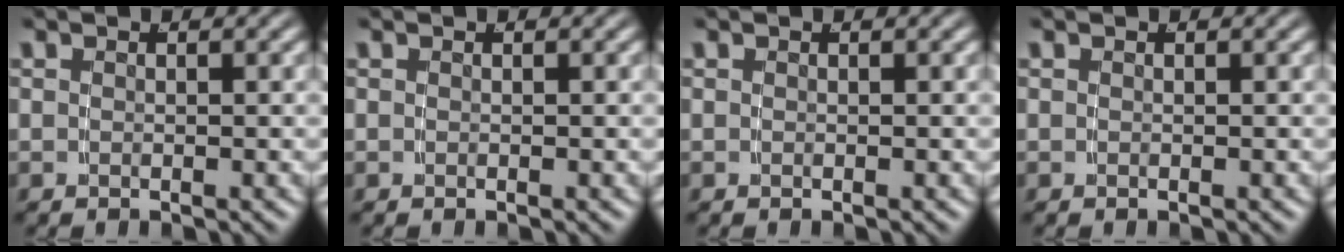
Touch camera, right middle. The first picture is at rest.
{"total": 0.0}
{"total": 0.0}
{"total": 0.0}